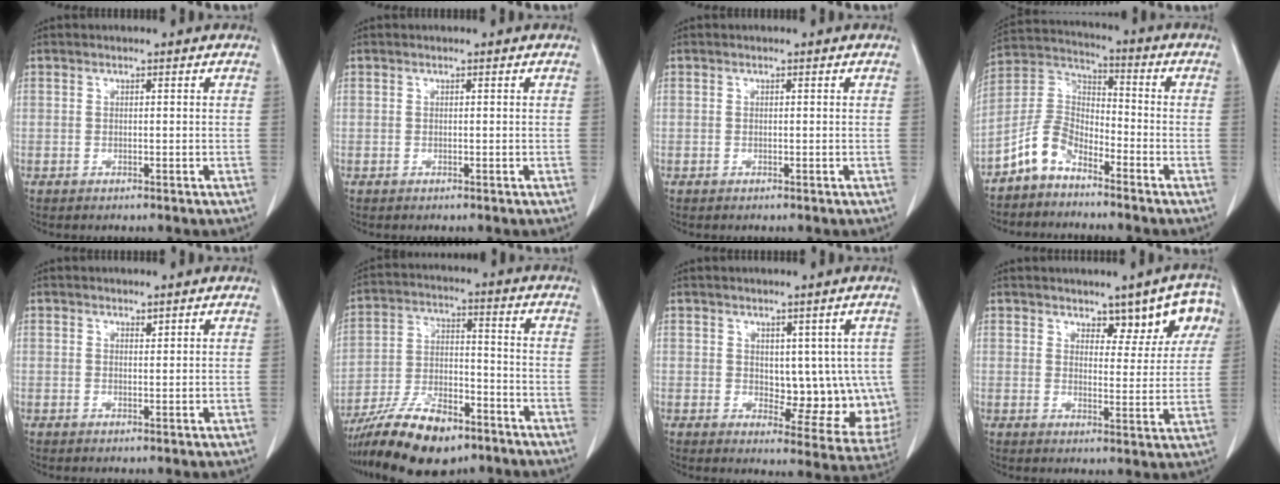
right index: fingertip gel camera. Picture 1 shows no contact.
{"total": 0.0}
{"total": 0.0}
{"total": 8.4, "force": [-5.8, 4.3, 4.3], "torque": [-0.105, 0.022, -0.123]}
{"total": 0.9, "force": [0.7, 0.5, 0.3], "torque": [-0.005, 0.001, 0.013]}
{"total": 15.9, "force": [-11.4, 5.8, 9.5], "torque": [-0.187, -0.005, -0.202]}
{"total": 12.1, "force": [1.1, 6.9, 9.9], "torque": [-0.123, 0.004, 0.037]}
{"total": 8.5, "force": [5.4, 3.8, 5.3], "torque": [-0.057, 0.002, 0.074]}